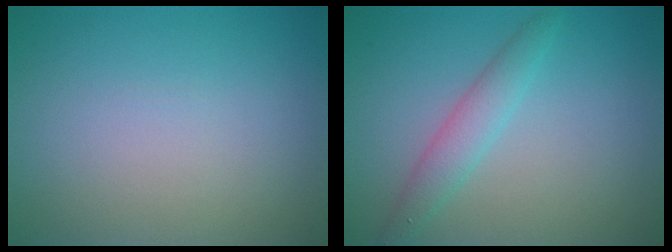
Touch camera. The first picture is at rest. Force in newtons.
{"total": 2.4, "press": 2.4, "slide": 0.1}